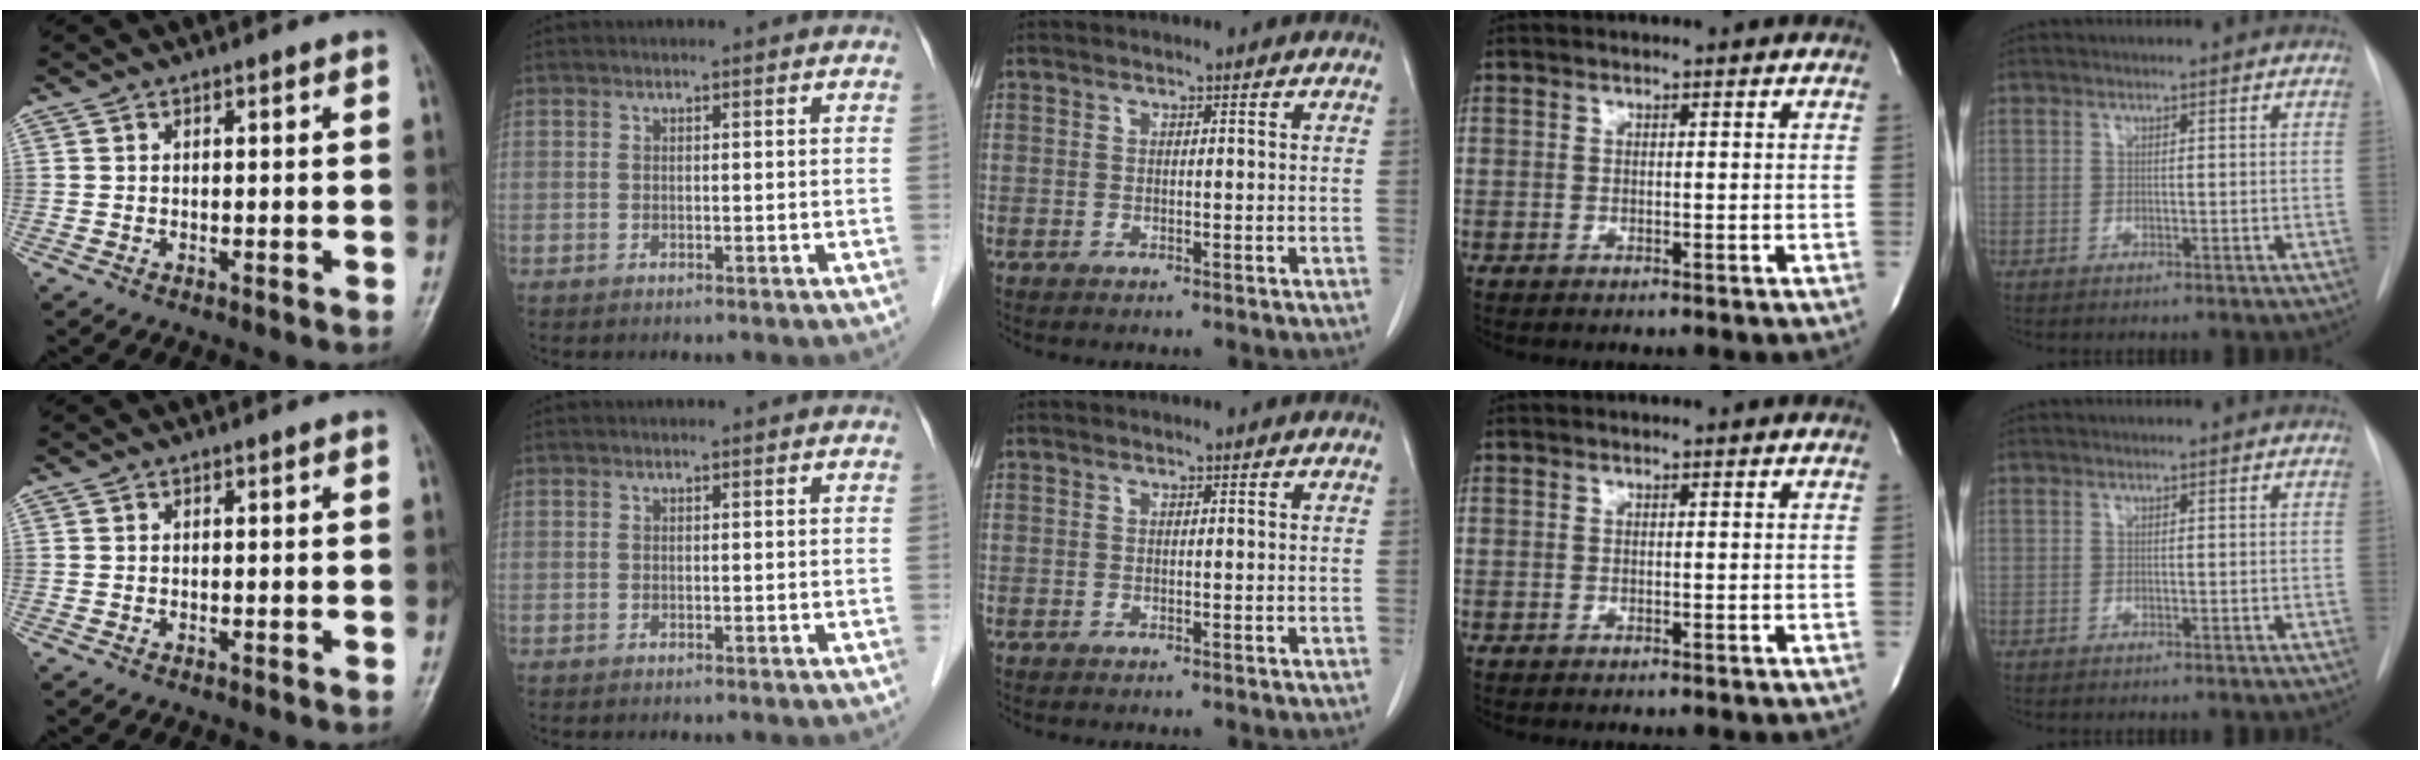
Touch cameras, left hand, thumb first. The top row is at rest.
{}